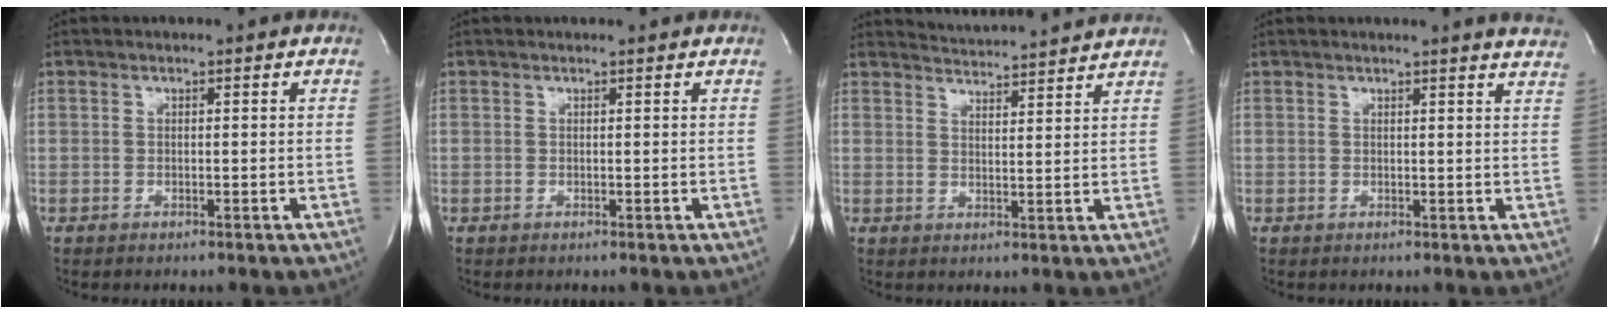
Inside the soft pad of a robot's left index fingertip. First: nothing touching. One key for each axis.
{"total": 1.0, "fx": 1.0, "fy": 0.0, "fz": 0.1, "tx": -0.009, "ty": 0.003, "tz": 0.011}
{"total": 9.4, "fx": 9.3, "fy": -0.2, "fz": 1.5, "tx": -0.033, "ty": 0.008, "tz": 0.121}
{"total": 8.0, "fx": 7.6, "fy": -0.4, "fz": 2.5, "tx": -0.030, "ty": -0.031, "tz": 0.061}